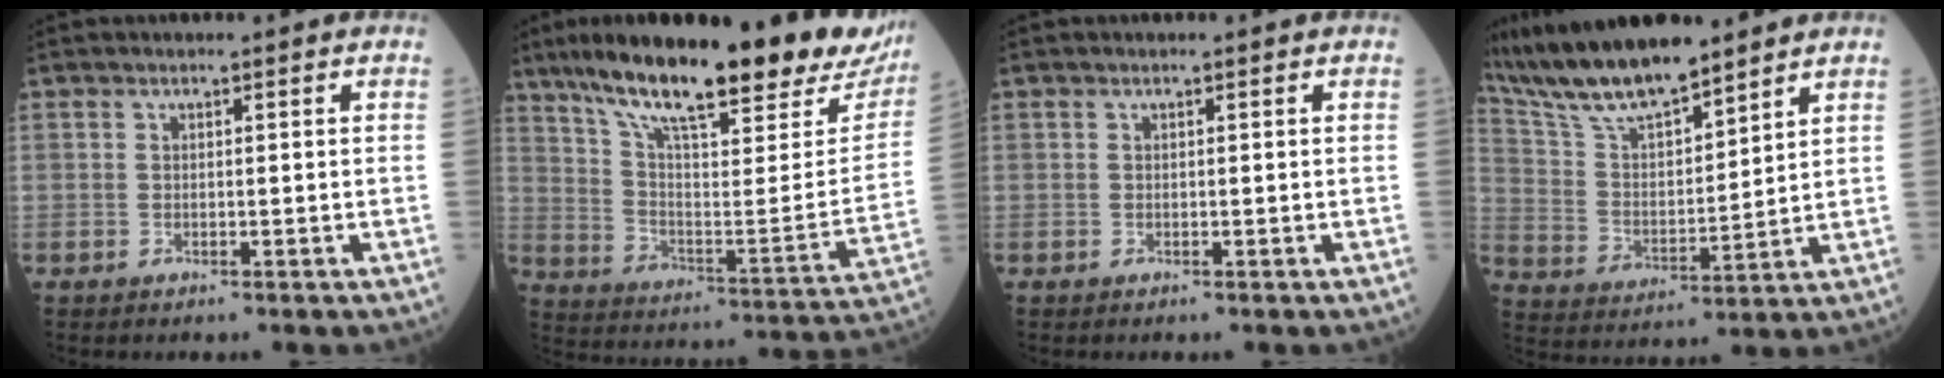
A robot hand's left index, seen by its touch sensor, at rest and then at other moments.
{"total": 30.8, "force": [23.6, 5.9, 19.0], "torque": [-0.309, -0.024, 0.329]}
{"total": 0.0}
{"total": 14.5, "force": [12.5, 2.7, 6.8], "torque": [-0.141, 0.007, 0.240]}